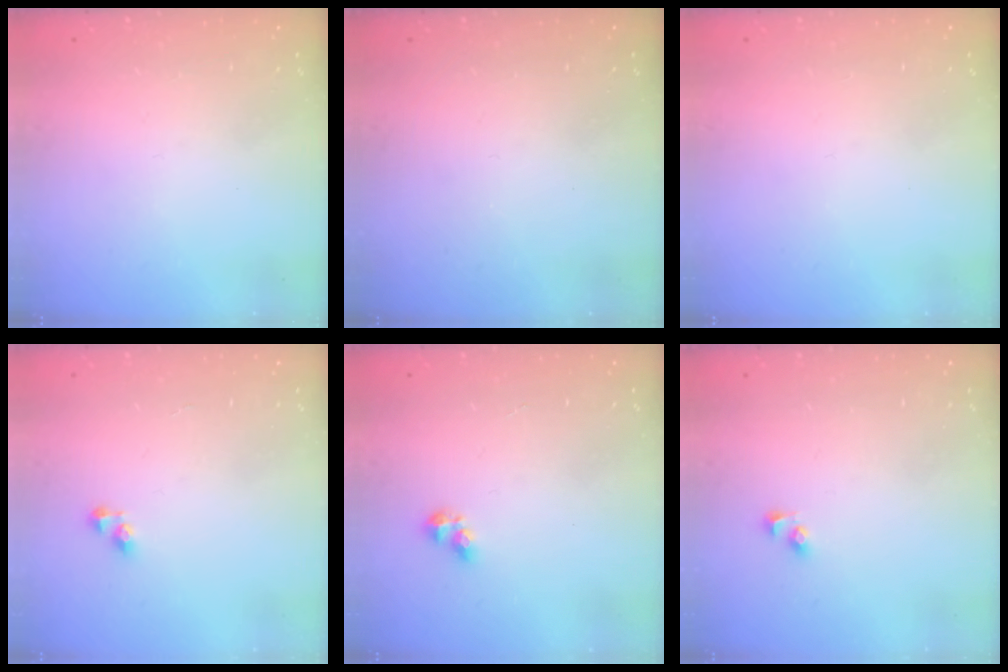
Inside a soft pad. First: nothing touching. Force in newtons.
{"total": 0.0}
{"total": 0.0}
{"total": 3.1, "press": 3.1, "slide": 0.4}
{"total": 4.8, "press": 4.8, "slide": 0.6}
{"total": 2.5, "press": 2.5, "slide": 0.3}